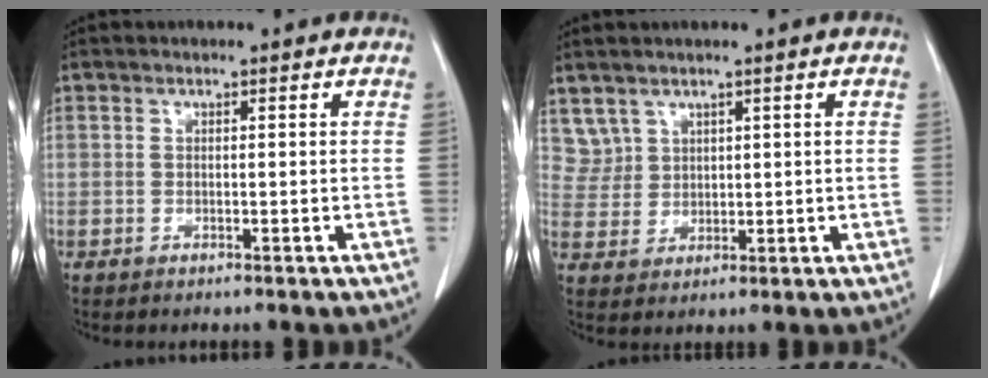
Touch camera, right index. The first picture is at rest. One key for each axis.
{"total": 3.9, "fx": 2.9, "fy": 2.7, "fz": -0.2, "tx": 0.013, "ty": 0.003, "tz": 0.064}